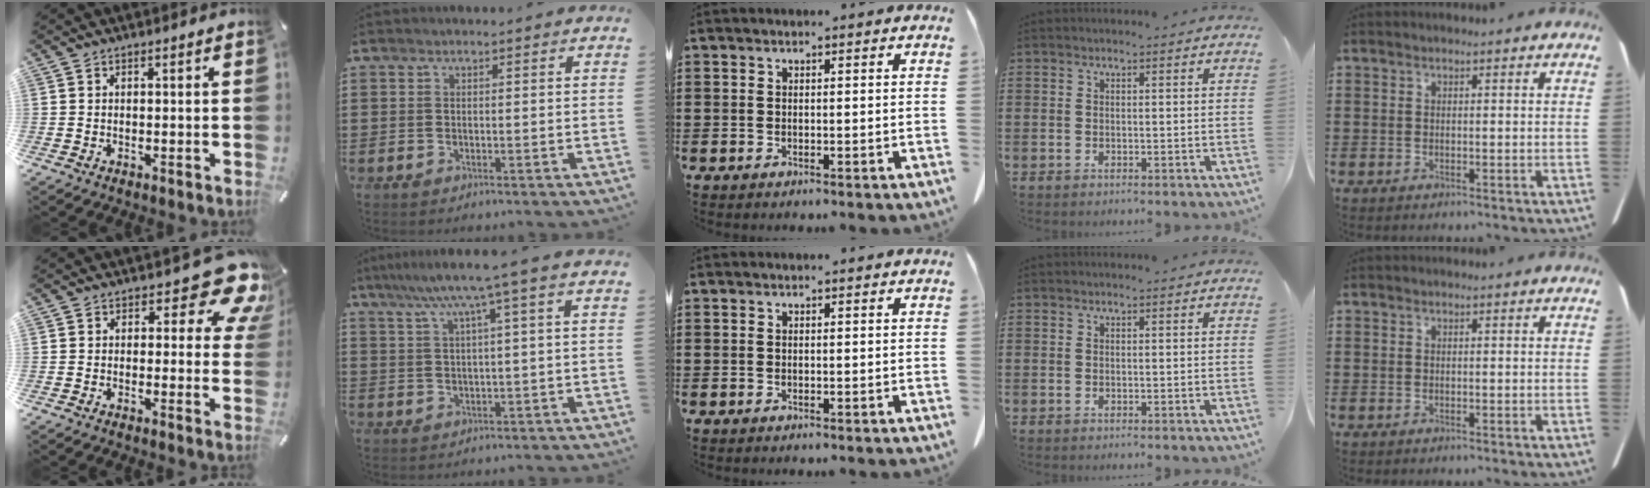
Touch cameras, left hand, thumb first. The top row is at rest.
{"thumb": {"total": 11.6, "force": [6.2, 5.5, 8.1], "torque": [-0.088, -0.045, 0.103]}, "index": {"total": 6.2, "force": [2.7, -0.5, 5.5], "torque": [-0.114, -0.004, 0.042]}}